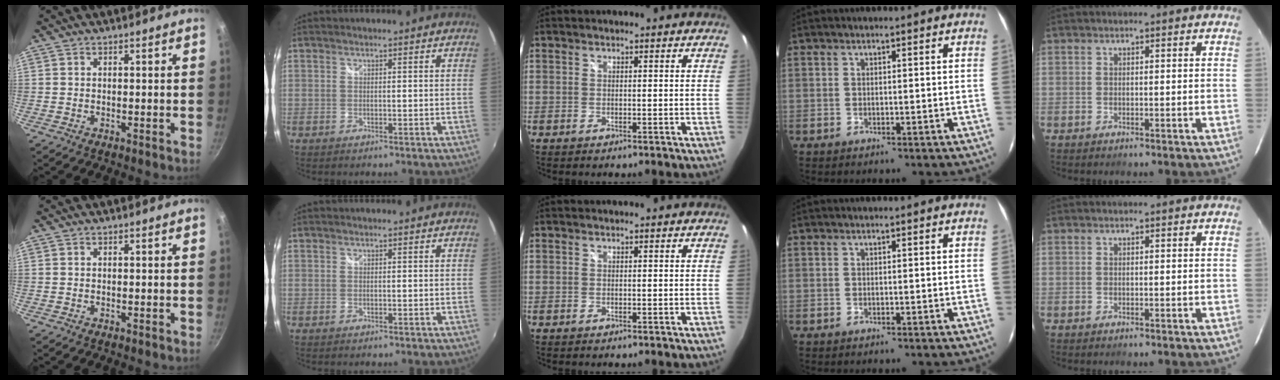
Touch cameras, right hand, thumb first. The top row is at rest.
{}